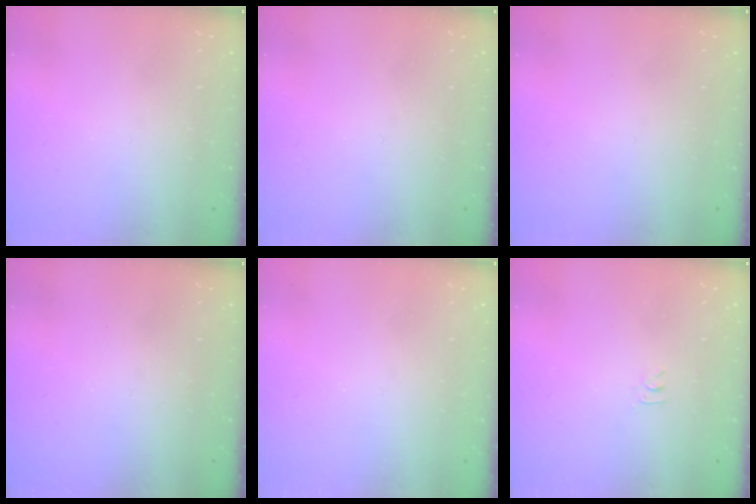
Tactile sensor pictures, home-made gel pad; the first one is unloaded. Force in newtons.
{"total": 0.0}
{"total": 0.0}
{"total": 2.8, "press": 2.8, "slide": 0.4}
{"total": 2.2, "press": 2.1, "slide": 0.4}
{"total": 2.8, "press": 2.8, "slide": 0.4}